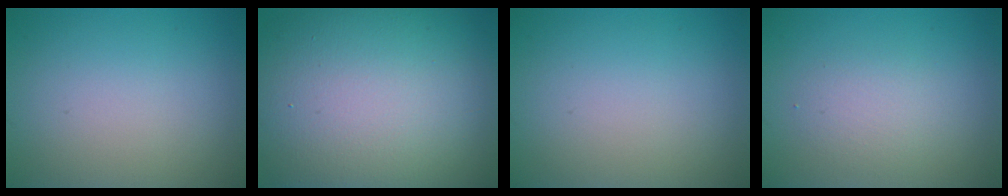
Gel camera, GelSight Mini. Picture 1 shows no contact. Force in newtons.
{"total": 18.2, "press": 18.1, "slide": 0.8}
{"total": 0.0}
{"total": 2.1, "press": 2.1, "slide": 0.1}